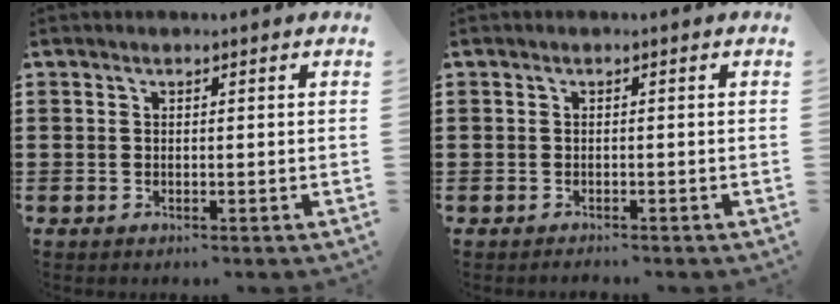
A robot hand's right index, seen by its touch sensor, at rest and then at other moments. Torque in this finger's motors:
{"motor_torque": [0.00, 1.55, -0.73, -0.21]}